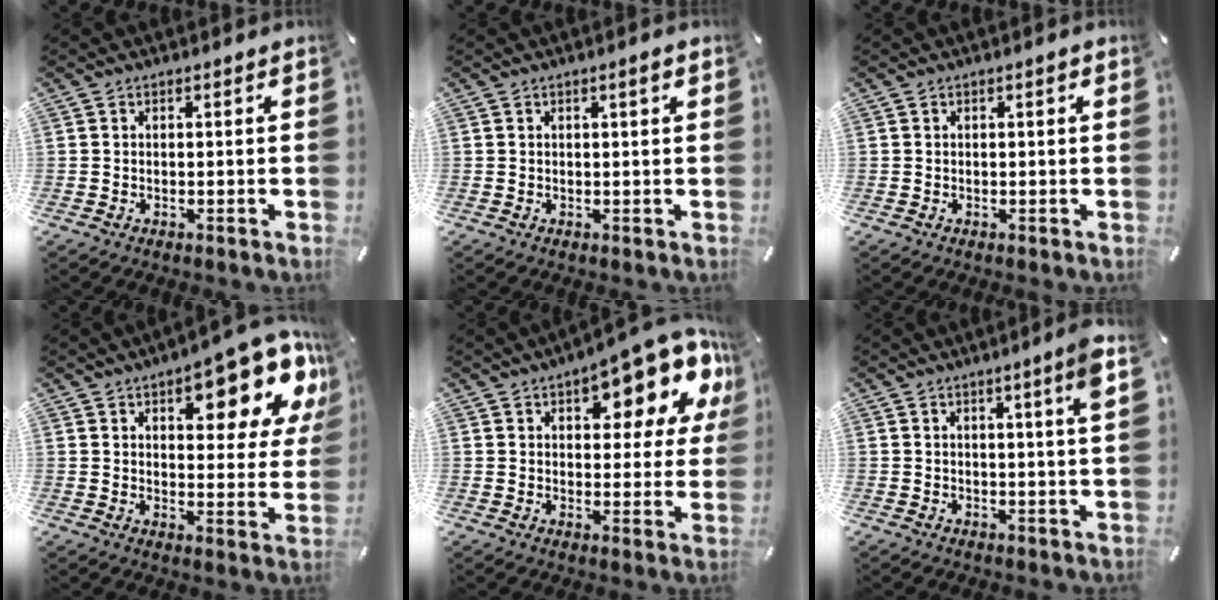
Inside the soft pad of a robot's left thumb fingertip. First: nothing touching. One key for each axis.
{"total": 1.7, "fx": 0.7, "fy": 0.2, "fz": 1.6, "tx": -0.023, "ty": -0.001, "tz": 0.009}
{"total": 0.7, "fx": 0.2, "fy": 0.2, "fz": 0.7, "tx": -0.013, "ty": 0.003, "tz": 0.002}
{"total": 17.2, "fx": 9.5, "fy": 7.0, "fz": 12.5, "tx": -0.150, "ty": -0.063, "tz": 0.151}
{"total": 15.7, "fx": 9.5, "fy": 6.4, "fz": 10.7, "tx": -0.130, "ty": -0.070, "tz": 0.157}
{"total": 5.8, "fx": 2.6, "fy": 0.0, "fz": 5.2, "tx": -0.077, "ty": -0.012, "tz": 0.037}